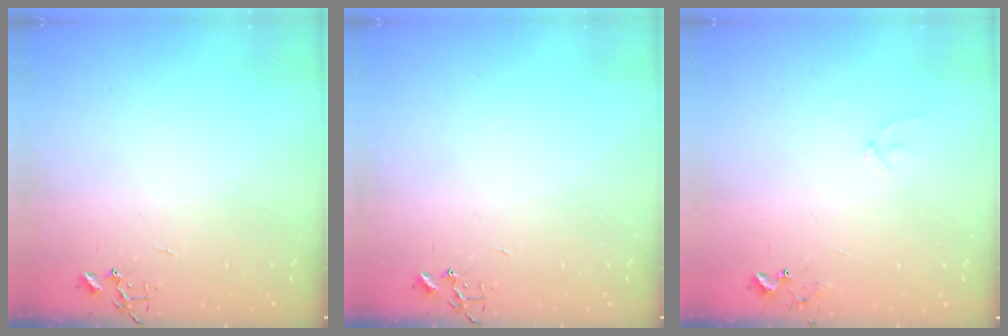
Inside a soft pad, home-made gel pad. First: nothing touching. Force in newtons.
{"total": 0.0}
{"total": 7.8, "press": 7.7, "slide": 0.5}